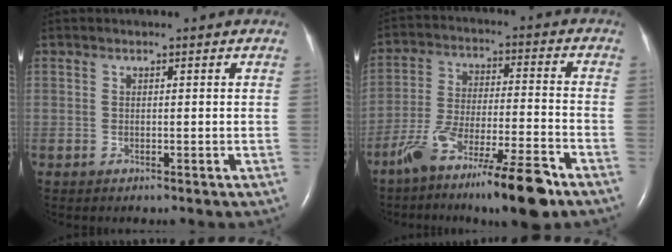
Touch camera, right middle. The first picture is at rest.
{"total": 14.1, "force": [-9.7, 1.3, 10.2], "torque": [-0.187, -0.018, -0.167]}